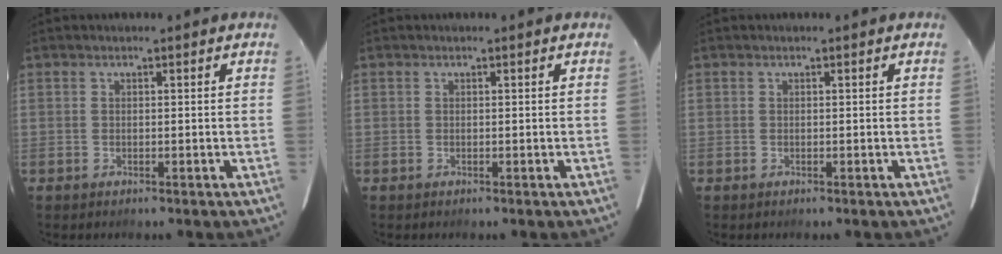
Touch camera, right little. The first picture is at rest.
{"total": 0.0}
{"total": 0.0}